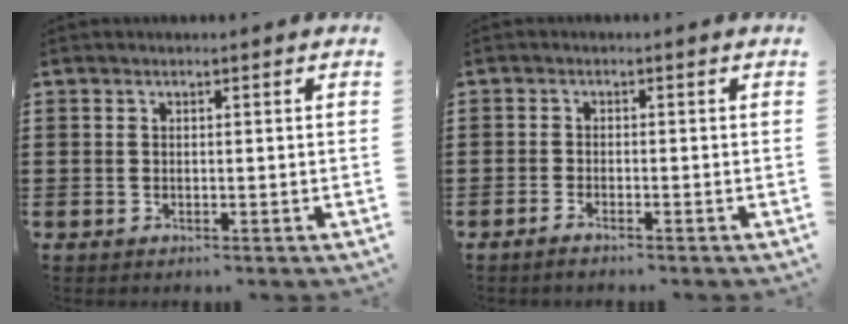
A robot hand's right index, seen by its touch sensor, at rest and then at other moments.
{"total": 1.3, "force": [-1.3, -0.2, 0.5], "torque": [-0.009, -0.004, -0.024]}